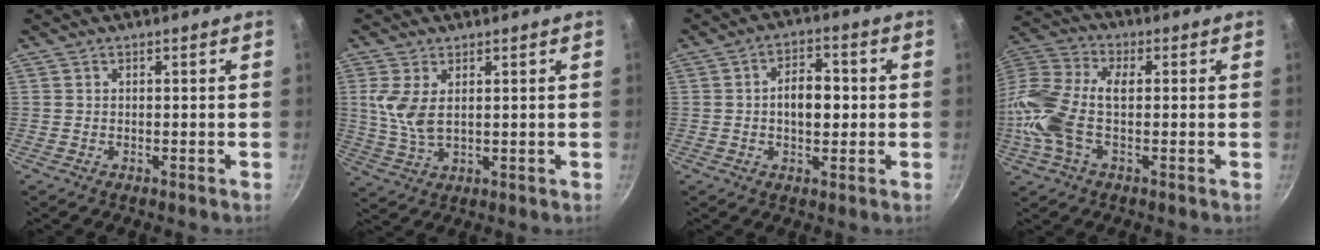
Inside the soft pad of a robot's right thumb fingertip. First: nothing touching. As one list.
[{"total": 6.3, "force": [1.6, 3.2, 5.2], "torque": [-0.116, -0.006, 0.041]}, {"total": 7.1, "force": [0.1, 4.2, 5.8], "torque": [-0.073, 0.013, -0.003]}, {"total": 15.4, "force": [-1.3, 8.4, 12.9], "torque": [-0.313, 0.025, -0.025]}]